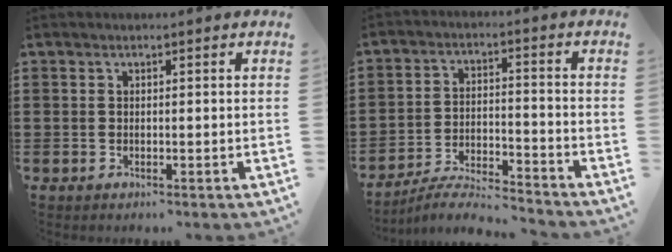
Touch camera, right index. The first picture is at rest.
{"total": 5.8, "force": [-5.6, -0.1, 1.4], "torque": [-0.037, -0.004, -0.113]}